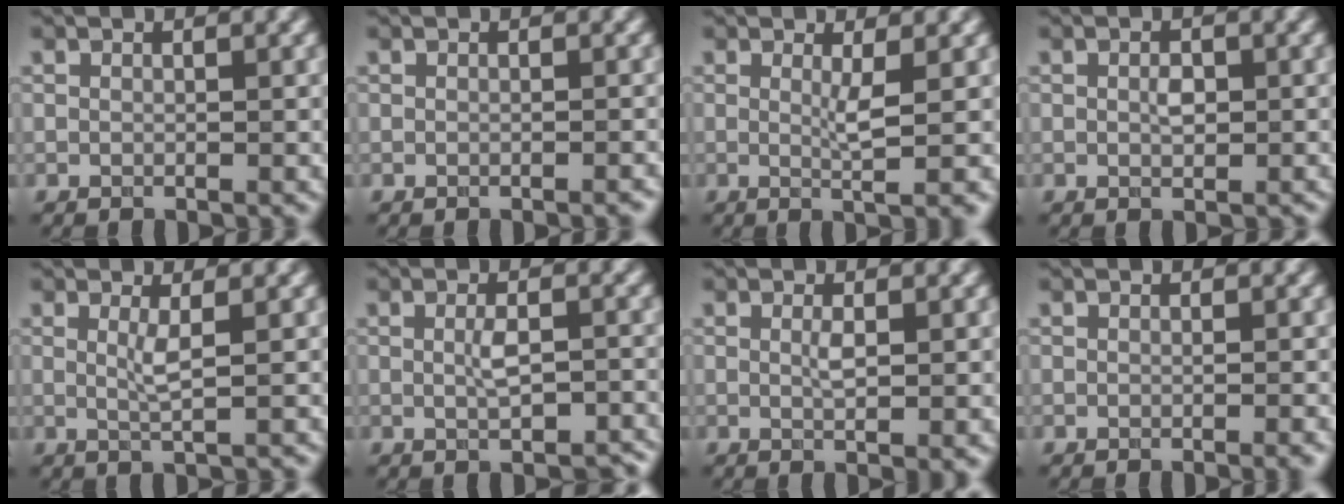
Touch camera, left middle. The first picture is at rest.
{"total": 0.7, "force": [-0.5, 0.1, 0.5], "torque": [-0.003, 0.001, -0.008]}
{"total": 2.7, "force": [0.2, 0.3, 2.7], "torque": [-0.048, -0.012, 0.001]}
{"total": 1.3, "force": [0.0, 0.7, 1.1], "torque": [-0.018, -0.001, 0.000]}
{"total": 1.9, "force": [0.4, 0.3, 1.8], "torque": [-0.035, -0.005, 0.005]}
{"total": 2.7, "force": [-0.4, 1.0, 2.4], "torque": [-0.046, -0.005, -0.002]}
{"total": 1.8, "force": [0.2, 0.3, 1.7], "torque": [-0.031, 0.000, 0.003]}
{"total": 1.2, "force": [-0.3, 0.3, 1.1], "torque": [-0.008, 0.000, -0.008]}